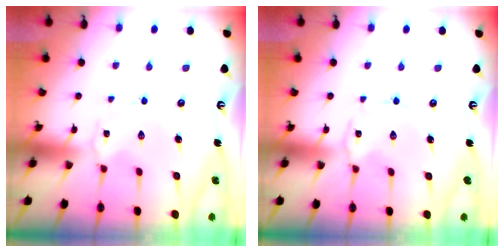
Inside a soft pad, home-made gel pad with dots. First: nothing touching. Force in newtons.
{"total": 0.7, "press": 0.7, "slide": 0.1}